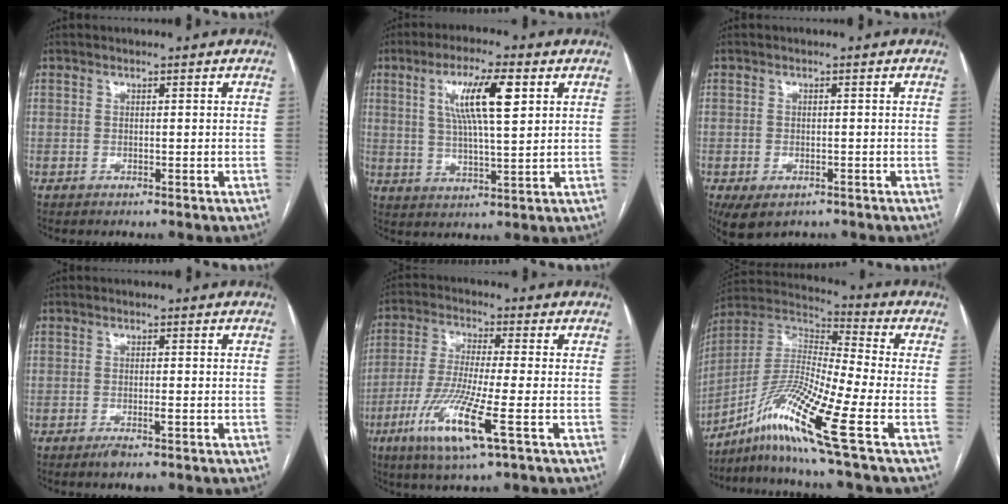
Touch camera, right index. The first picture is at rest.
{"total": 10.0, "force": [3.4, 1.4, 9.3], "torque": [-0.167, 0.010, 0.061]}
{"total": 5.5, "force": [-3.4, 3.2, 2.9], "torque": [-0.050, -0.008, -0.047]}
{"total": 2.4, "force": [-1.2, 0.3, 2.0], "torque": [-0.035, -0.005, -0.017]}
{"total": 11.4, "force": [-4.7, 0.1, 10.4], "torque": [-0.220, -0.026, -0.089]}
{"total": 16.9, "force": [-7.9, -0.2, 14.9], "torque": [-0.304, -0.007, -0.146]}